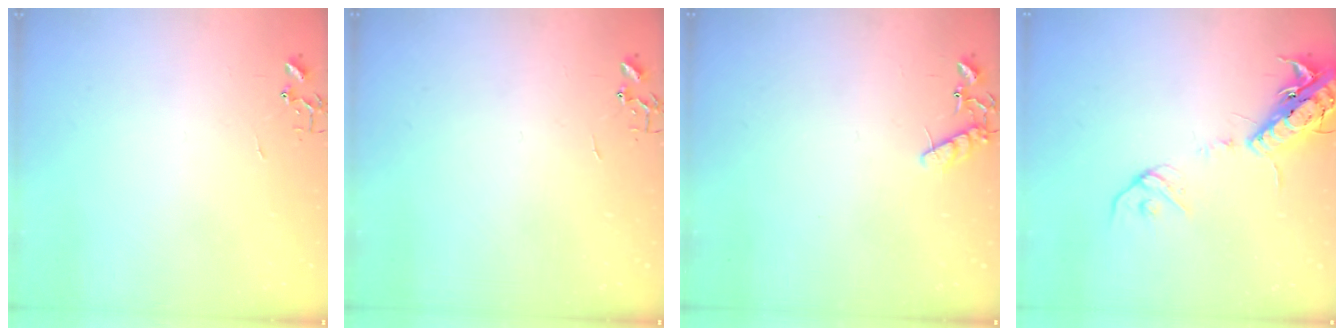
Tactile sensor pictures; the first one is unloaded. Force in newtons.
{"total": 0.0}
{"total": 8.1, "press": 8.1, "slide": 0.3}
{"total": 16.3, "press": 16.0, "slide": 3.3}